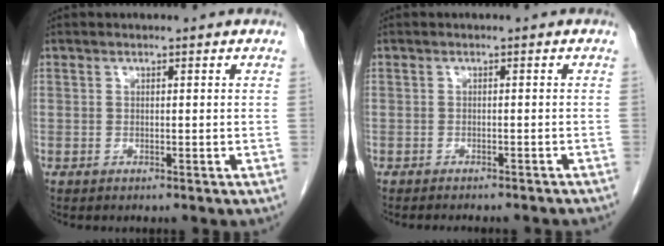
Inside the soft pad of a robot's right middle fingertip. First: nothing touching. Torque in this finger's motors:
{"motor_torque": [0.29, -0.25, 0.03, 0.02]}